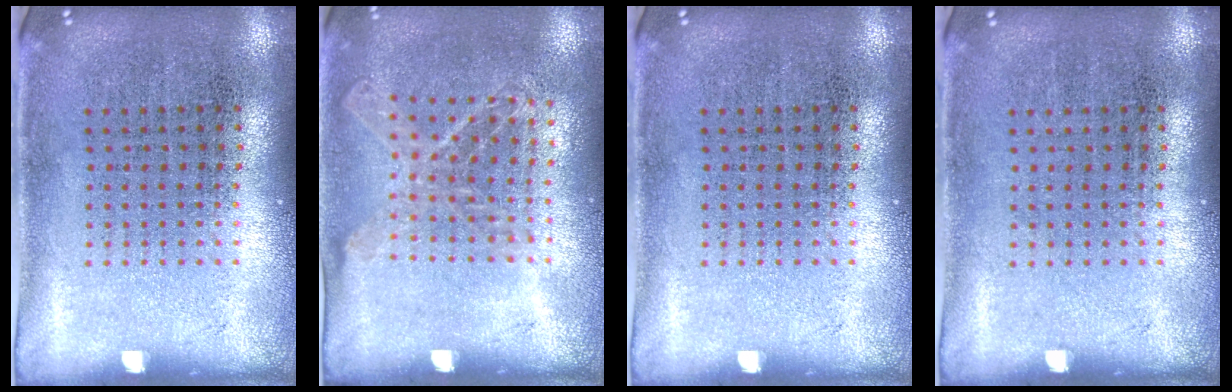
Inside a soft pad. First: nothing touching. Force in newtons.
{"total": 1.1, "press": 1.0, "slide": 0.3}
{"total": 0.0}
{"total": 0.0}